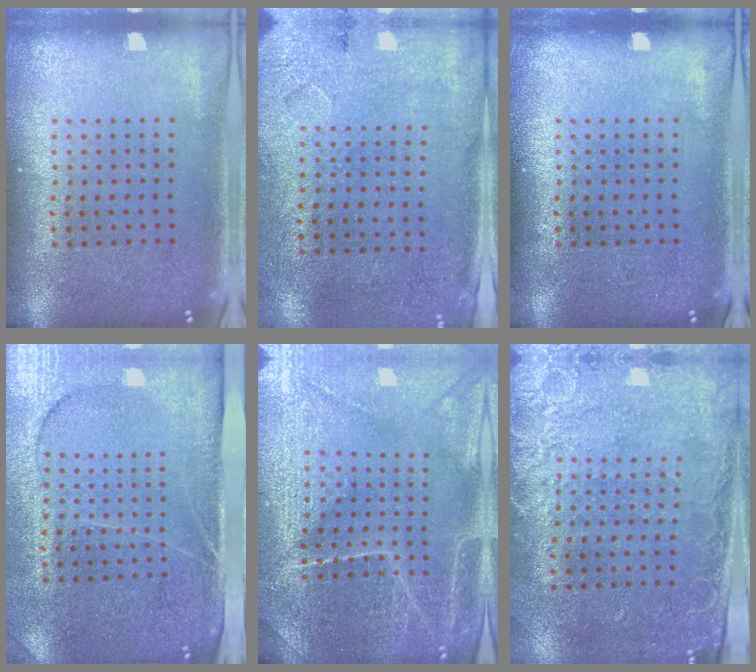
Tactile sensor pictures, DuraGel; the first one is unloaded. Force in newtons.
{"total": 2.7, "press": 2.2, "slide": 1.5}
{"total": 0.0}
{"total": 4.0, "press": 3.5, "slide": 1.9}
{"total": 4.1, "press": 4.0, "slide": 1.1}
{"total": 2.6, "press": 2.1, "slide": 1.4}